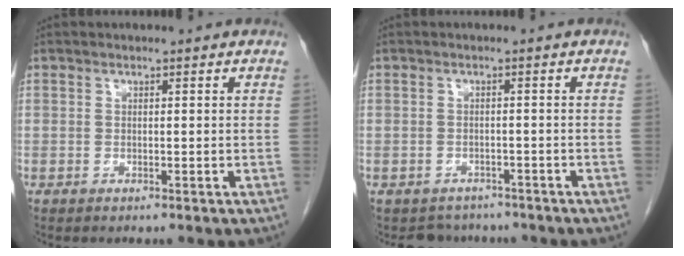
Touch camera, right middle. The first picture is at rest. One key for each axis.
{"total": 3.9, "fx": -3.3, "fy": 1.9, "fz": -0.3, "tx": 0.003, "ty": 0.006, "tz": -0.047}